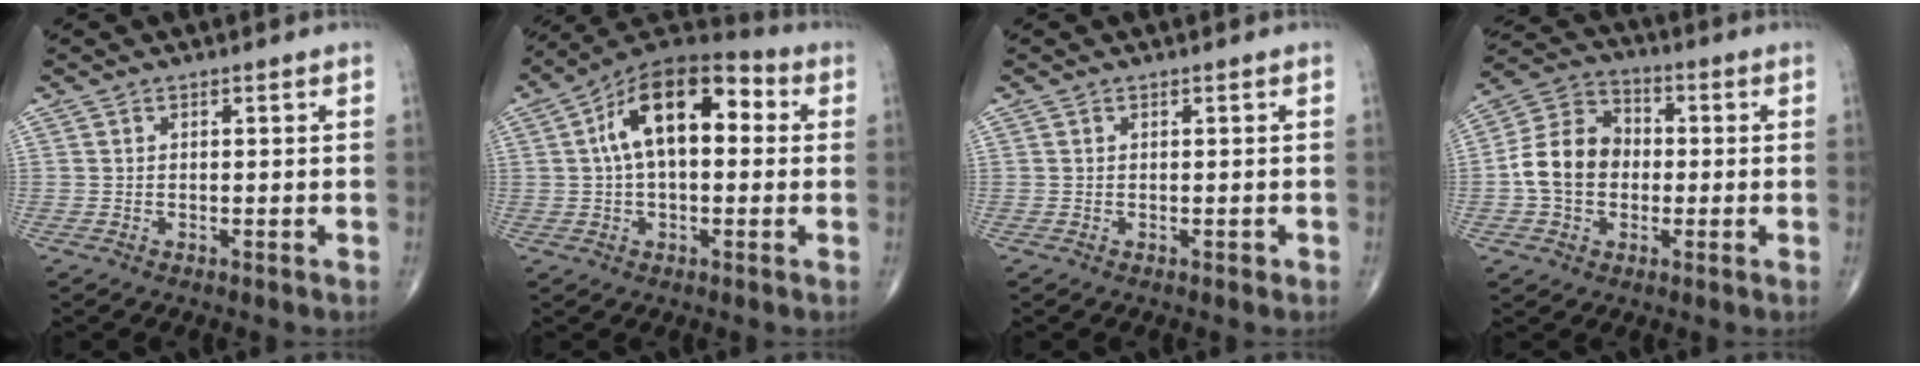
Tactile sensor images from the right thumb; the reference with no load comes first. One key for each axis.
{"total": 16.1, "fx": 2.8, "fy": 8.6, "fz": 13.3, "tx": -0.208, "ty": 0.041, "tz": 0.035}
{"total": 0.5, "fx": -0.1, "fy": 0.4, "fz": 0.3, "tx": -0.001, "ty": 0.001, "tz": -0.003}
{"total": 11.9, "fx": -1.0, "fy": 9.4, "fz": 7.2, "tx": -0.118, "ty": 0.037, "tz": -0.029}